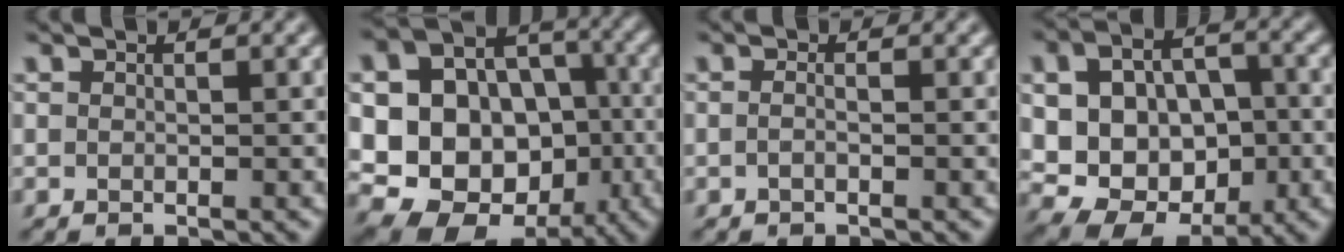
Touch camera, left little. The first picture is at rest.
{"total": 19.0, "force": [-1.8, 16.6, 9.1], "torque": [-0.171, 0.013, -0.028]}
{"total": 0.8, "force": [-0.5, 0.0, 0.6], "torque": [-0.015, 0.000, -0.010]}
{"total": 10.8, "force": [-0.5, 8.3, 7.0], "torque": [-0.116, 0.003, 0.003]}